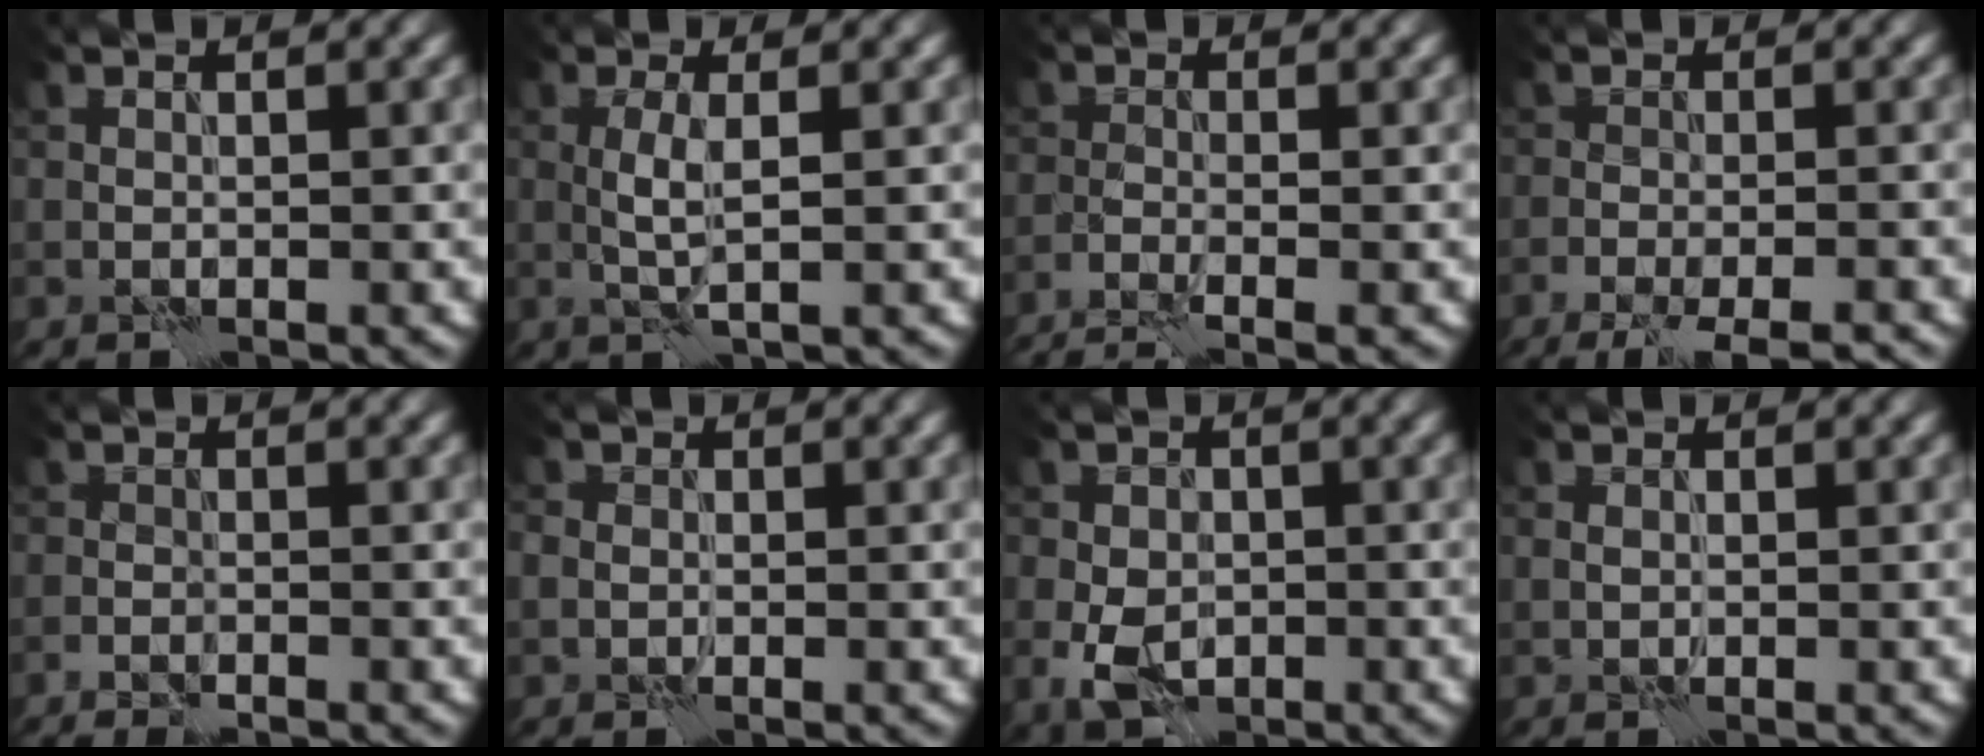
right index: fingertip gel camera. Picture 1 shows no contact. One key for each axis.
{"total": 2.2, "fx": 0.1, "fy": 0.3, "fz": 2.2, "tx": -0.048, "ty": 0.002, "tz": 0.002}
{"total": 4.1, "fx": -3.1, "fy": 0.7, "fz": 2.5, "tx": -0.040, "ty": -0.009, "tz": -0.061}
{"total": 6.7, "fx": -5.2, "fy": 1.7, "fz": 3.9, "tx": -0.055, "ty": -0.011, "tz": -0.070}
{"total": 1.5, "fx": -1.2, "fy": 0.3, "fz": 0.9, "tx": -0.022, "ty": 0.001, "tz": -0.025}
{"total": 1.4, "fx": 0.0, "fy": 1.3, "fz": 0.7, "tx": -0.010, "ty": 0.000, "tz": -0.004}
{"total": 4.7, "fx": -1.1, "fy": 3.5, "fz": 3.0, "tx": -0.063, "ty": -0.010, "tz": -0.025}
{"total": 1.0, "fx": 0.1, "fy": 0.8, "fz": 0.6, "tx": -0.012, "ty": 0.001, "tz": 0.003}